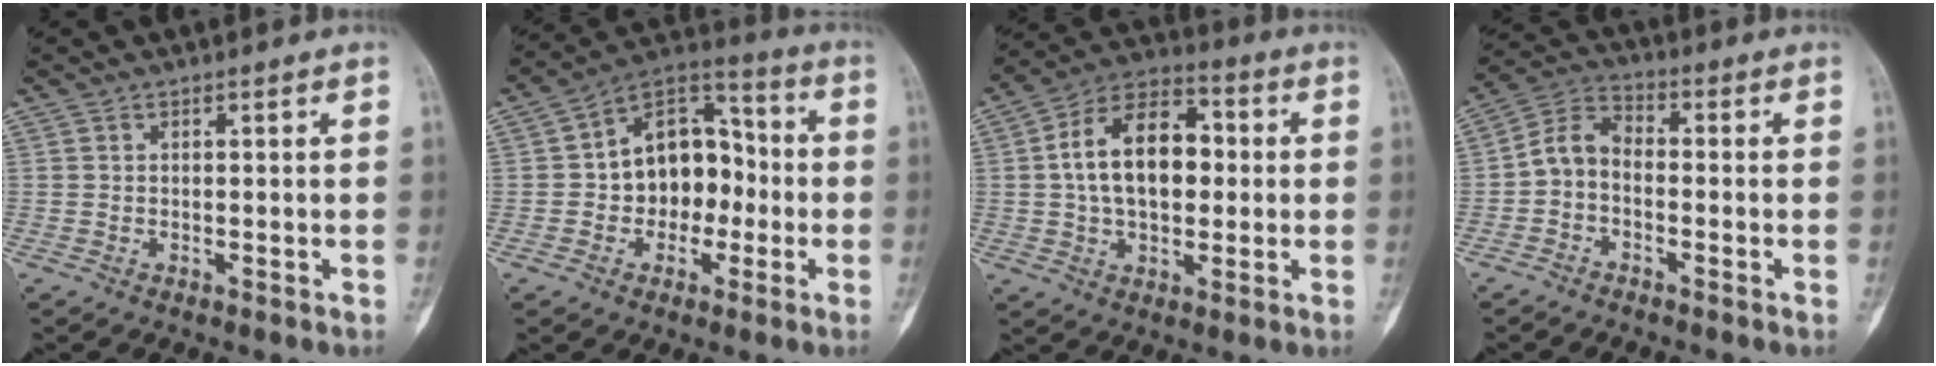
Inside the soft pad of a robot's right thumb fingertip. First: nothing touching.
{"total": 14.3, "force": [-1.3, 10.1, 9.9], "torque": [-0.103, 0.045, -0.031]}
{"total": 15.5, "force": [1.2, 9.6, 12.2], "torque": [-0.182, 0.025, 0.012]}
{"total": 6.1, "force": [-1.5, 4.2, 4.3], "torque": [-0.072, 0.031, -0.045]}